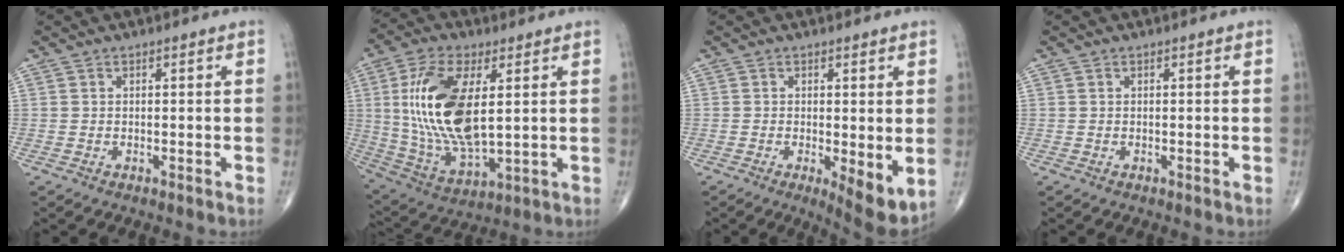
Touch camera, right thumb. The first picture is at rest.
{"total": 19.7, "force": [3.2, 8.9, 17.3], "torque": [-0.345, -0.018, 0.069]}
{"total": 6.7, "force": [-0.8, 2.2, 6.3], "torque": [-0.091, -0.022, -0.011]}
{"total": 0.0}